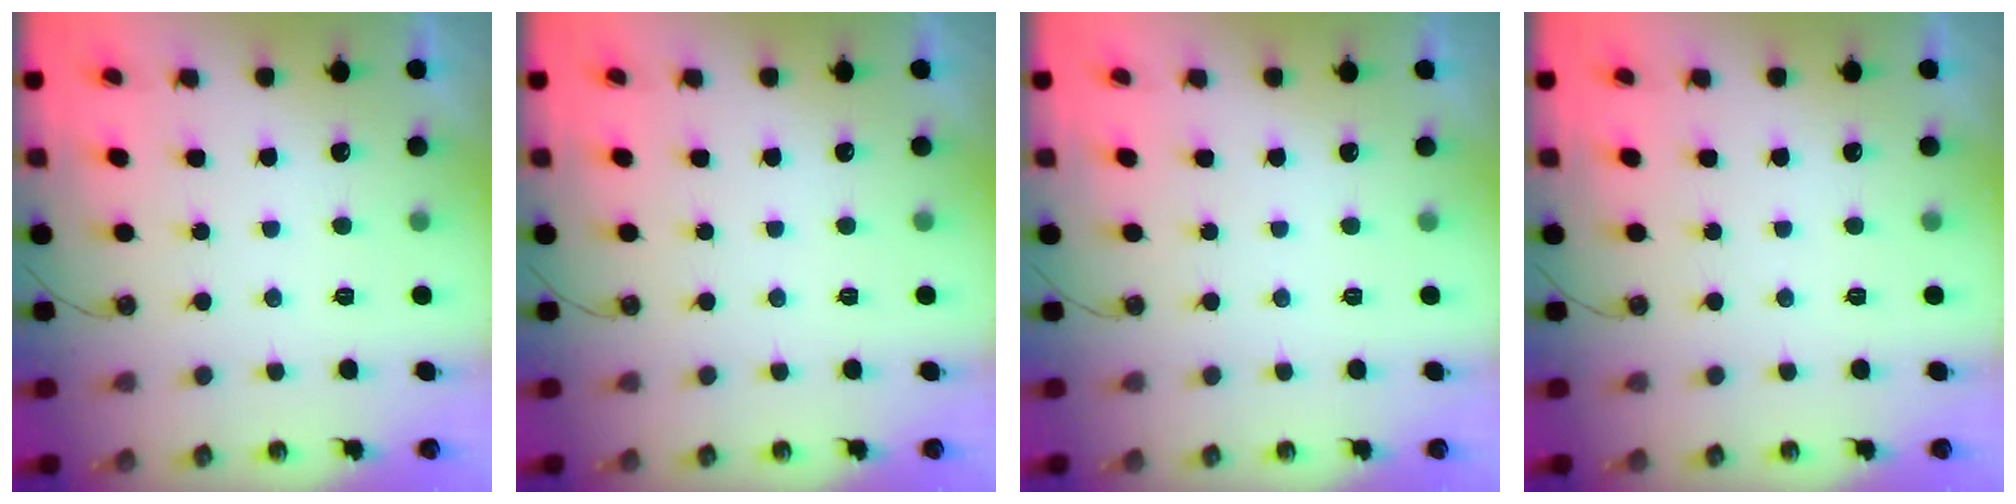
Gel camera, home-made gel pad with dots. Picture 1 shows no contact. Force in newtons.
{"total": 0.0}
{"total": 0.0}
{"total": 0.0}